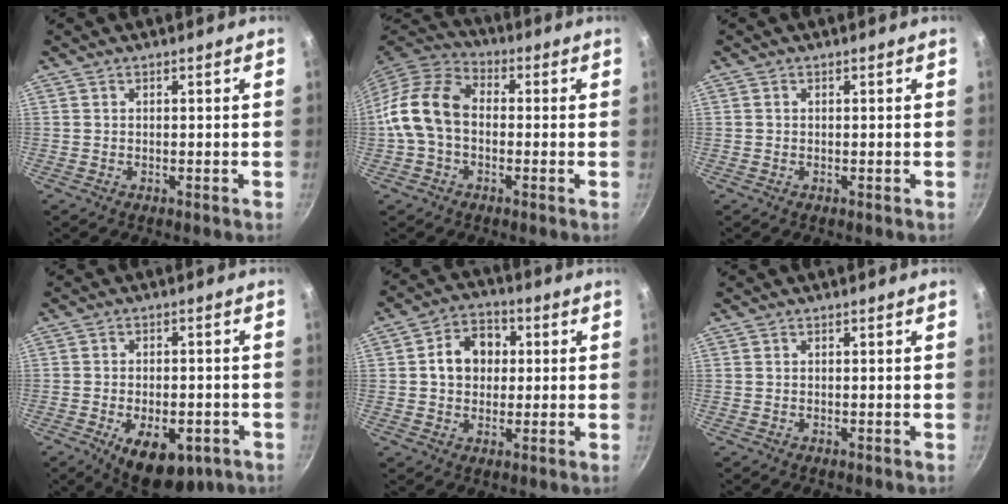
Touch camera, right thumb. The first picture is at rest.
{"total": 13.2, "force": [-0.8, 9.3, 9.3], "torque": [-0.157, 0.036, -0.035]}
{"total": 0.0}
{"total": 12.4, "force": [-5.2, 6.6, 9.1], "torque": [-0.105, 0.012, -0.061]}
{"total": 9.1, "force": [1.2, 7.3, 5.2], "torque": [-0.051, 0.015, 0.007]}
{"total": 0.0}